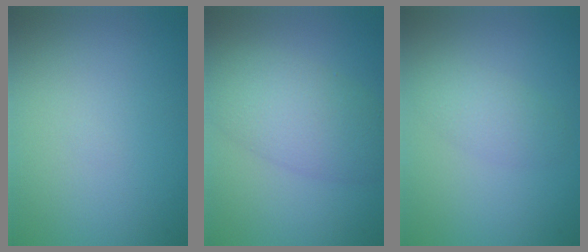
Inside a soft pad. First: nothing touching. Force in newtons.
{"total": 5.4, "press": 5.4, "slide": 0.2}
{"total": 2.1, "press": 2.1, "slide": 0.0}